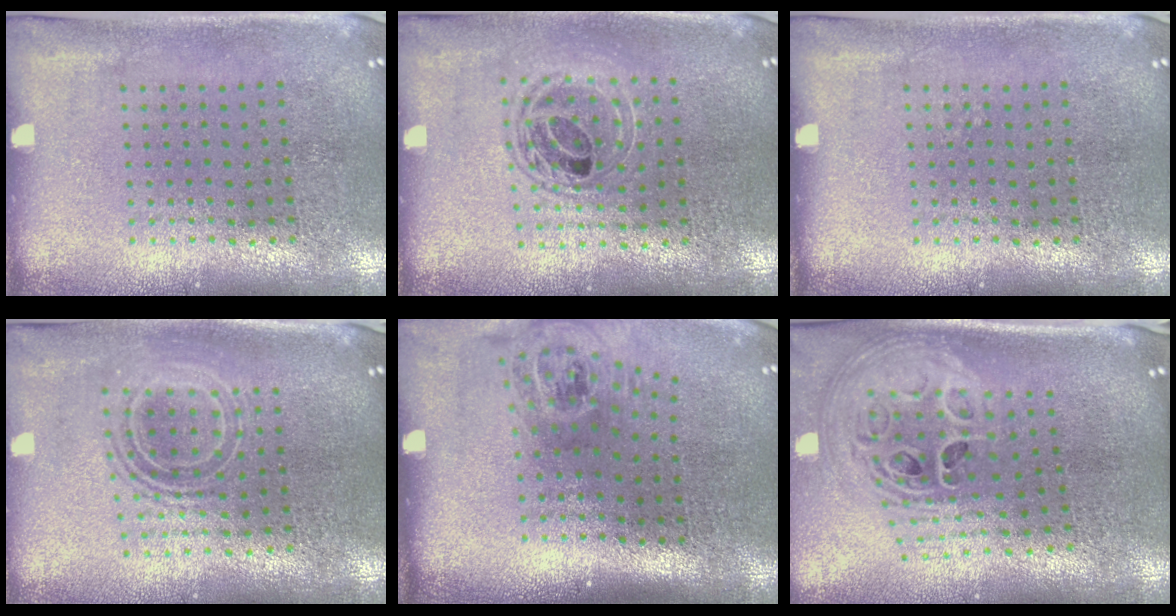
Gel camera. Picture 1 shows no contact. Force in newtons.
{"total": 1.6, "press": 1.3, "slide": 0.8}
{"total": 0.0}
{"total": 1.7, "press": 1.2, "slide": 1.1}
{"total": 1.7, "press": 1.2, "slide": 1.2}
{"total": 3.0, "press": 2.0, "slide": 2.2}